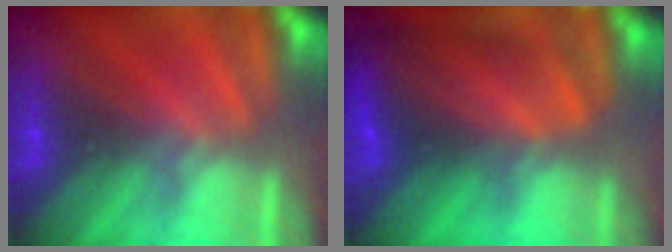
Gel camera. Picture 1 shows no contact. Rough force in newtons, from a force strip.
{"total": 9.3}